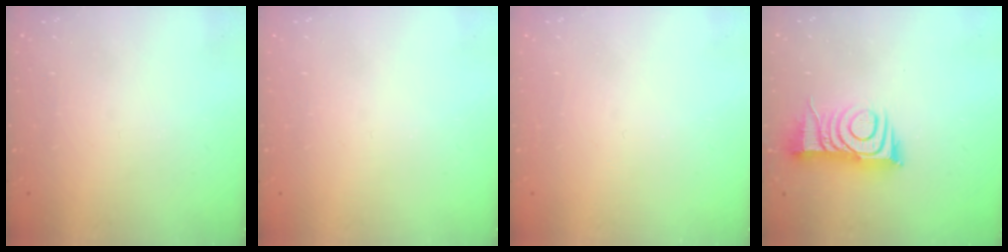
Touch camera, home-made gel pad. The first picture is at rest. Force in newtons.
{"total": 0.0}
{"total": 0.0}
{"total": 10.9, "press": 10.9, "slide": 0.2}